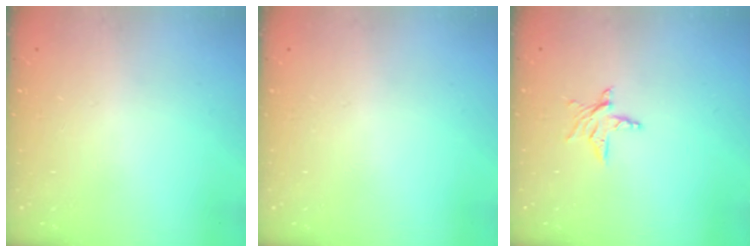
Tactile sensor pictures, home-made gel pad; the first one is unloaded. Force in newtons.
{"total": 0.0}
{"total": 4.6, "press": 4.6, "slide": 0.4}